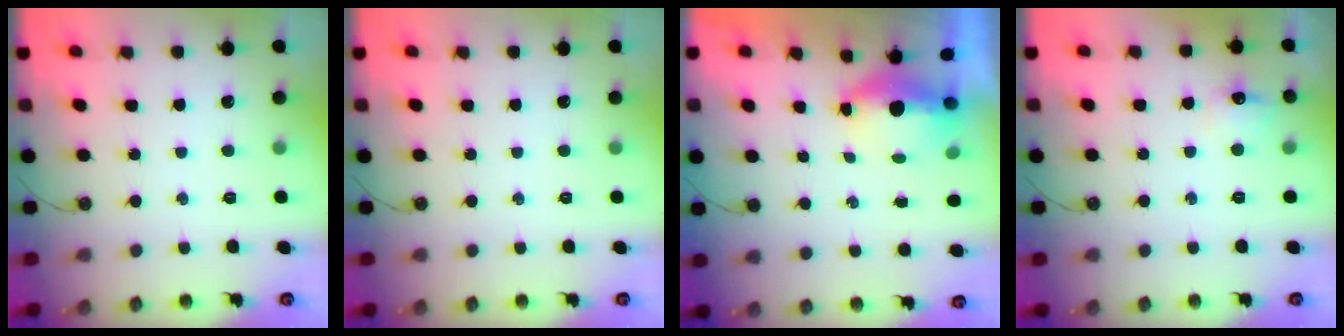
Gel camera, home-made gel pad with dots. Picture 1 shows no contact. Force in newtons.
{"total": 0.0}
{"total": 12.6, "press": 6.4, "slide": 10.8}
{"total": 7.8, "press": 7.7, "slide": 1.0}